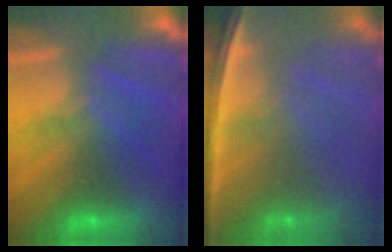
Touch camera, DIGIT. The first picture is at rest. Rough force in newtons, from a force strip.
{"total": 6.3}